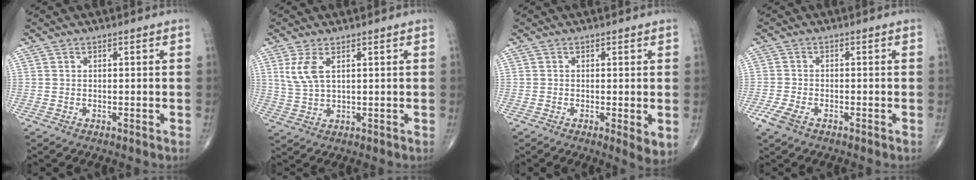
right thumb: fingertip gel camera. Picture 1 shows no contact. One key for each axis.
{"total": 5.0, "fx": 2.0, "fy": 2.0, "fz": 4.1, "tx": -0.097, "ty": -0.004, "tz": 0.050}
{"total": 3.4, "fx": -0.5, "fy": 0.9, "fz": 3.2, "tx": -0.048, "ty": -0.013, "tz": -0.013}
{"total": 3.9, "fx": -2.3, "fy": 1.9, "fz": 2.5, "tx": -0.062, "ty": 0.001, "tz": -0.045}